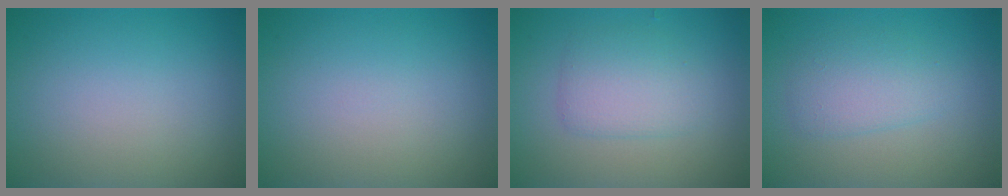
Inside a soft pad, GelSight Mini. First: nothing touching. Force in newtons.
{"total": 0.0}
{"total": 2.9, "press": 2.9, "slide": 0.2}
{"total": 2.5, "press": 2.5, "slide": 0.1}